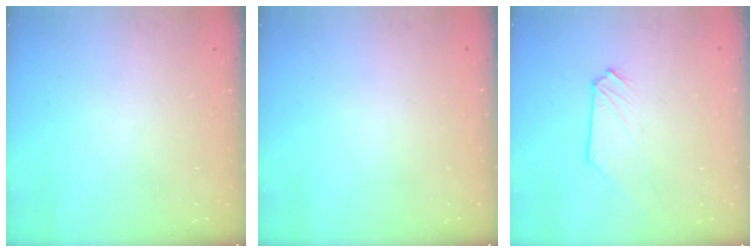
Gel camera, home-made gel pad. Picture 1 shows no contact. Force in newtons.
{"total": 0.0}
{"total": 0.0}